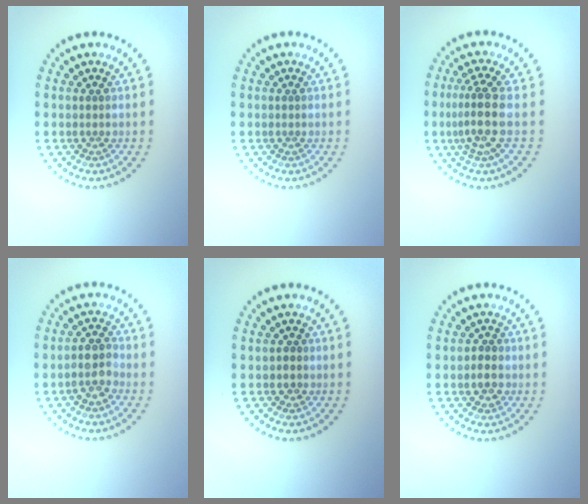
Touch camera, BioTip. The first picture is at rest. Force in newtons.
{"total": 0.0}
{"total": 3.2, "press": 2.4, "slide": 2.1}
{"total": 2.1, "press": 2.0, "slide": 0.8}
{"total": 0.6, "press": 0.5, "slide": 0.4}
{"total": 1.4, "press": 1.4, "slide": 0.4}